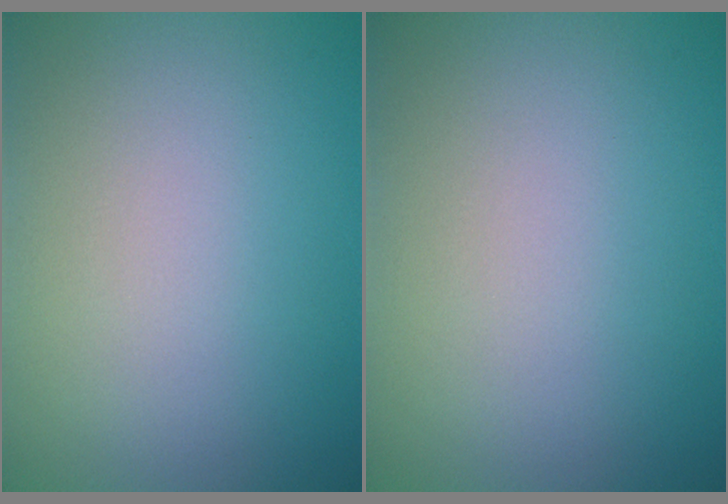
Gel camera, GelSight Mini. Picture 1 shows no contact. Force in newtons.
{"total": 0.0}